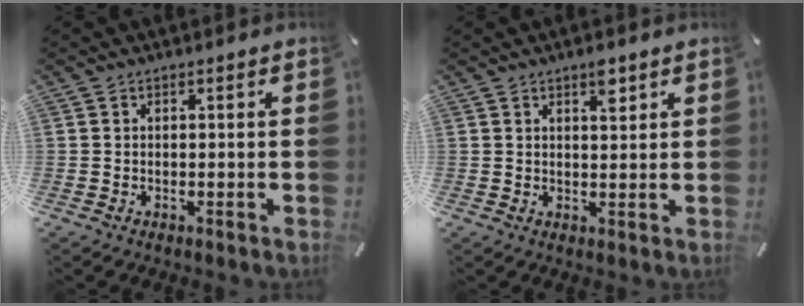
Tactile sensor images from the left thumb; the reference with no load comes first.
{"total": 3.5, "force": [2.2, 1.2, 2.4], "torque": [-0.029, -0.007, 0.032]}